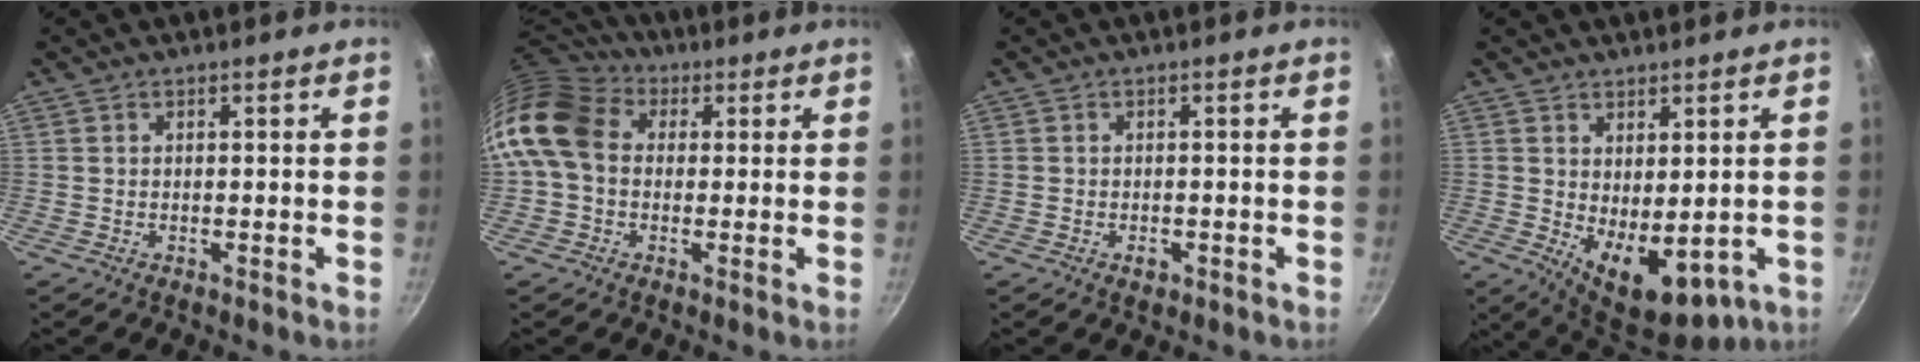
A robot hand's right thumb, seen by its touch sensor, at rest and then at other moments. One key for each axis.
{"total": 13.5, "fx": 1.7, "fy": 10.4, "fz": 8.4, "tx": -0.147, "ty": 0.023, "tz": 0.012}
{"total": 1.3, "fx": -0.6, "fy": 0.8, "fz": 0.8, "tx": -0.011, "ty": 0.004, "tz": -0.009}
{"total": 10.3, "fx": -0.3, "fy": 5.6, "fz": 8.6, "tx": -0.110, "ty": -0.025, "tz": 0.017}